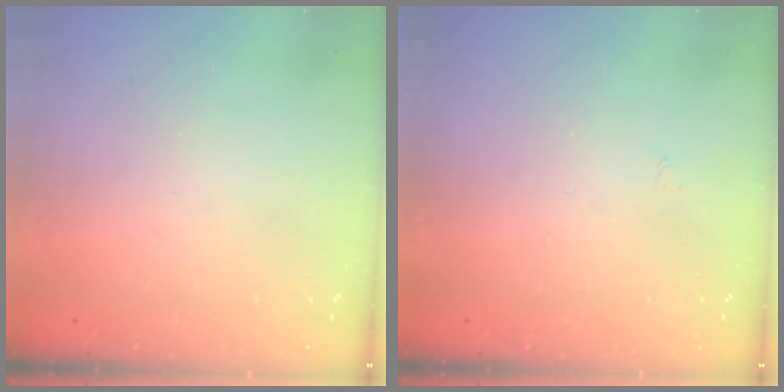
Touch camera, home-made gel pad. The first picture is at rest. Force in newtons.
{"total": 3.4, "press": 3.3, "slide": 0.5}